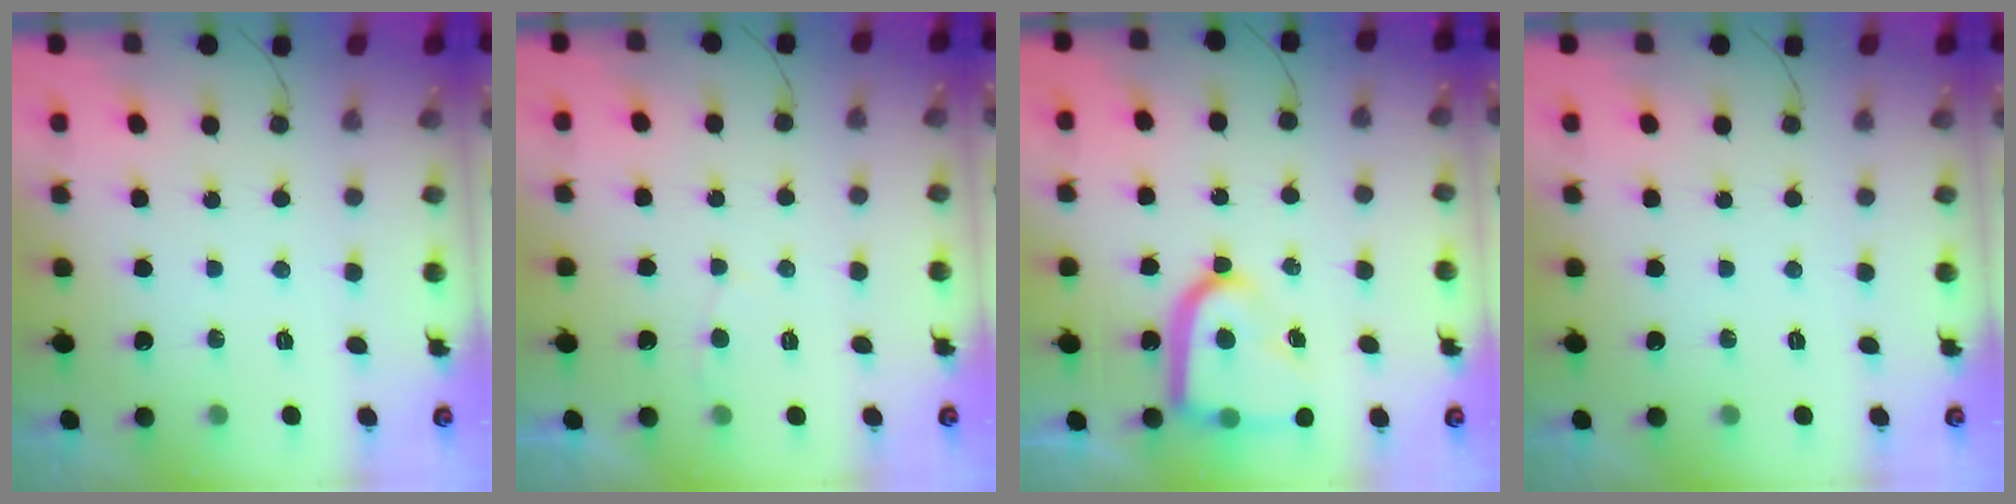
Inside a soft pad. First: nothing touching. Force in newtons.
{"total": 2.0, "press": 2.0, "slide": 0.2}
{"total": 16.8, "press": 16.7, "slide": 1.6}
{"total": 0.0}